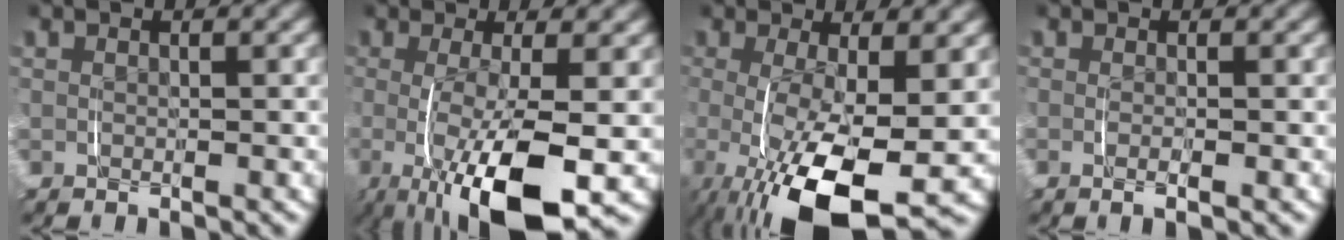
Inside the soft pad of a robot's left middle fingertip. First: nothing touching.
{"total": 10.0, "force": [-1.7, 3.0, 9.4], "torque": [-0.154, -0.008, -0.021]}
{"total": 9.3, "force": [-1.7, 3.3, 8.5], "torque": [-0.155, -0.025, -0.016]}
{"total": 1.0, "force": [-0.3, -0.1, 0.9], "torque": [-0.025, -0.005, -0.003]}